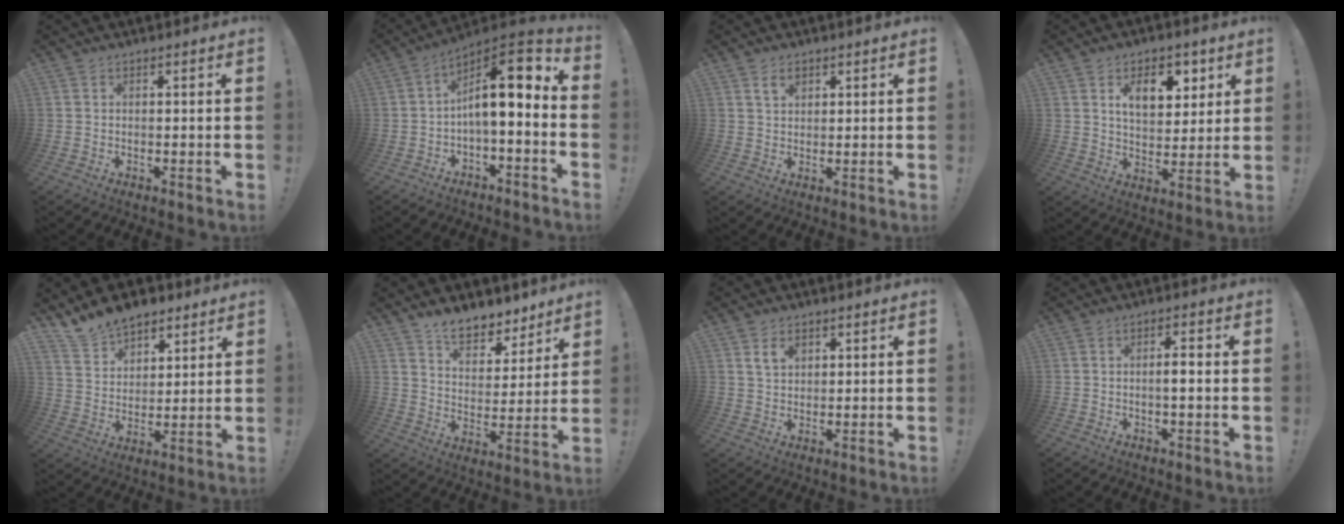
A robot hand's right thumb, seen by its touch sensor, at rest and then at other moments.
{"total": 12.2, "force": [2.2, 3.8, 11.4], "torque": [-0.181, -0.022, 0.034]}
{"total": 3.6, "force": [2.1, 2.3, 1.9], "torque": [-0.020, -0.004, 0.034]}
{"total": 11.1, "force": [5.2, 6.8, 7.1], "torque": [-0.094, -0.017, 0.091]}
{"total": 11.0, "force": [9.0, 5.9, 2.0], "torque": [-0.045, -0.067, 0.177]}
{"total": 9.7, "force": [8.0, 4.6, 3.0], "torque": [-0.048, -0.062, 0.153]}
{"total": 4.5, "force": [2.2, 2.9, 2.6], "torque": [-0.034, -0.005, 0.038]}
{"total": 3.4, "force": [-0.5, 0.5, 3.3], "torque": [-0.056, 0.005, -0.014]}